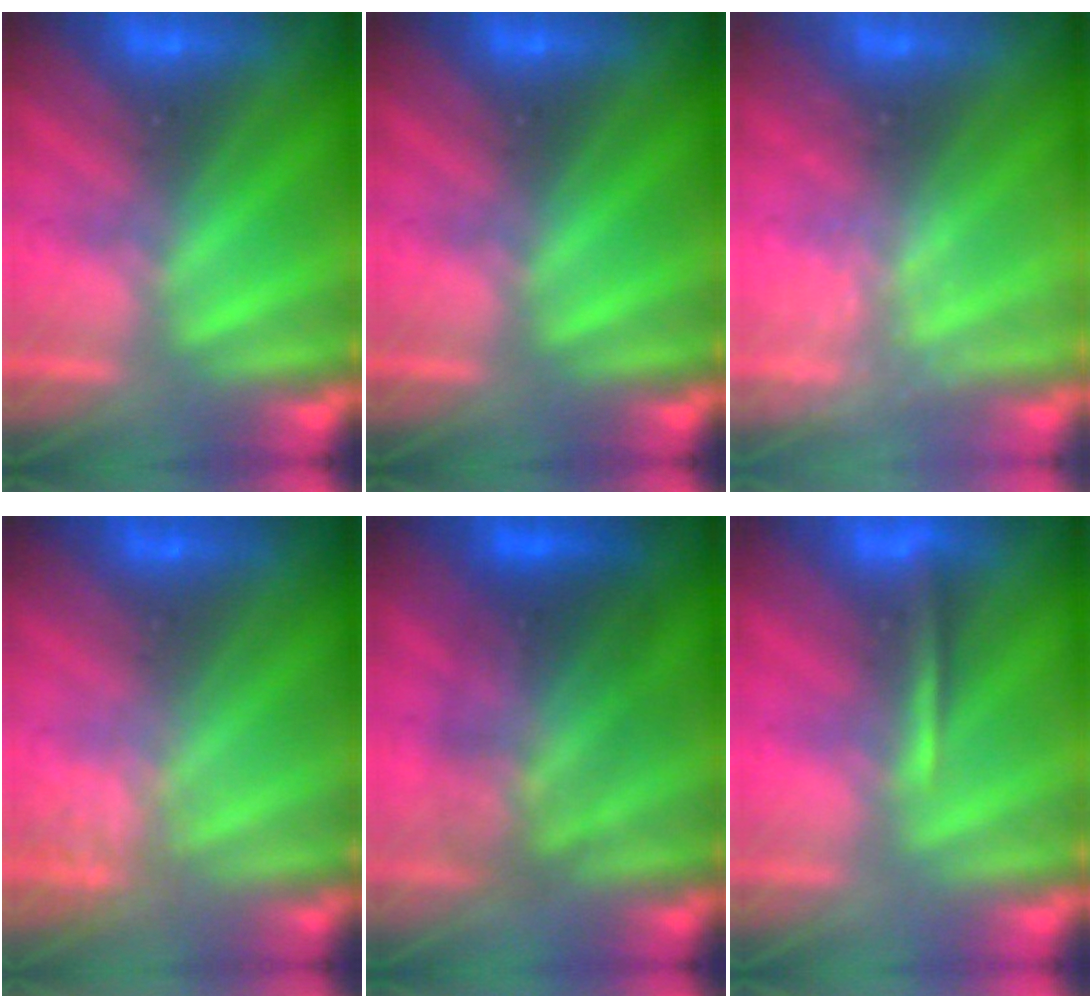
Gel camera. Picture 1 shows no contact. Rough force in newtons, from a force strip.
{"total": 0.0}
{"total": 2.2}
{"total": 1.8}
{"total": 3.6}
{"total": 1.3}